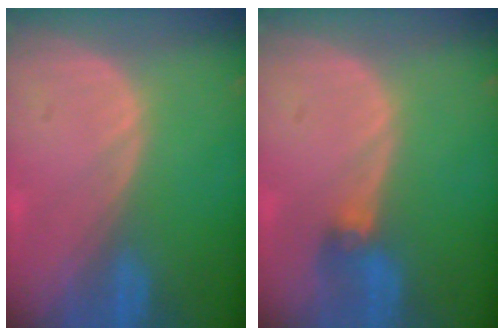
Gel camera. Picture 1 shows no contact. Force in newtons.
{"total": 2.8, "press": 2.6, "slide": 1.1}